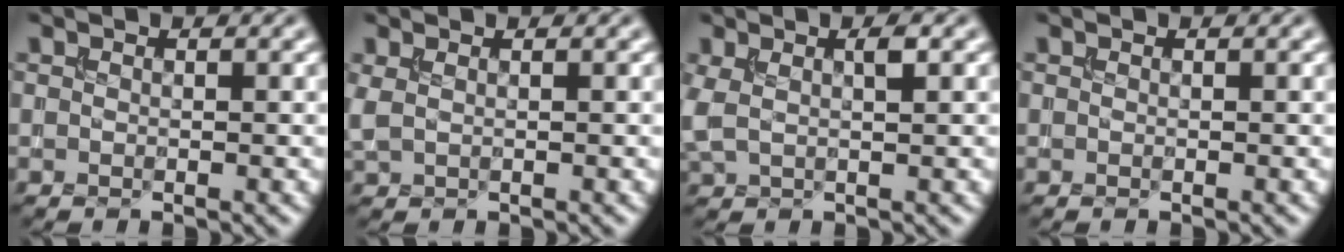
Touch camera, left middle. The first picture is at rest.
{"total": 1.1, "force": [0.6, 0.5, 0.8], "torque": [-0.022, 0.001, 0.014]}
{"total": 2.5, "force": [0.8, 0.9, 2.2], "torque": [-0.051, 0.005, 0.013]}
{"total": 0.0}